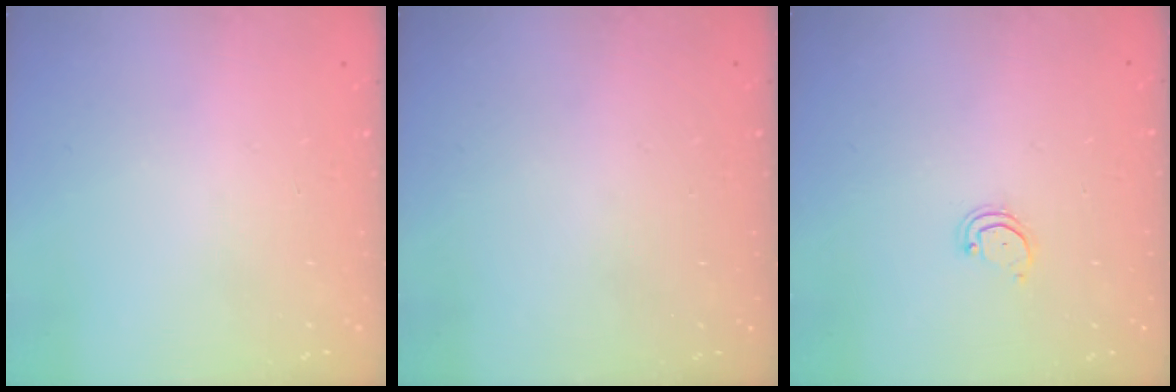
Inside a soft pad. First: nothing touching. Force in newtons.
{"total": 0.0}
{"total": 2.5, "press": 2.5, "slide": 0.2}